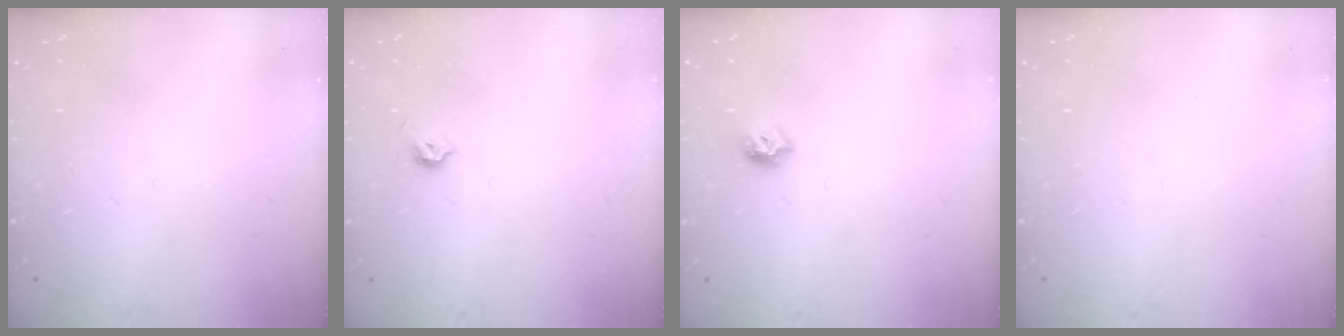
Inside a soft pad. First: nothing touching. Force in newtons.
{"total": 3.7, "press": 3.6, "slide": 0.6}
{"total": 6.7, "press": 6.6, "slide": 0.9}
{"total": 0.0}